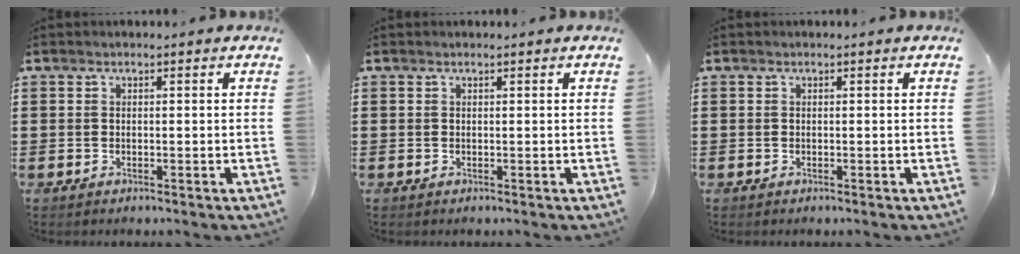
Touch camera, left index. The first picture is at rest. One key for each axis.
{"total": 0.0}
{"total": 0.0}